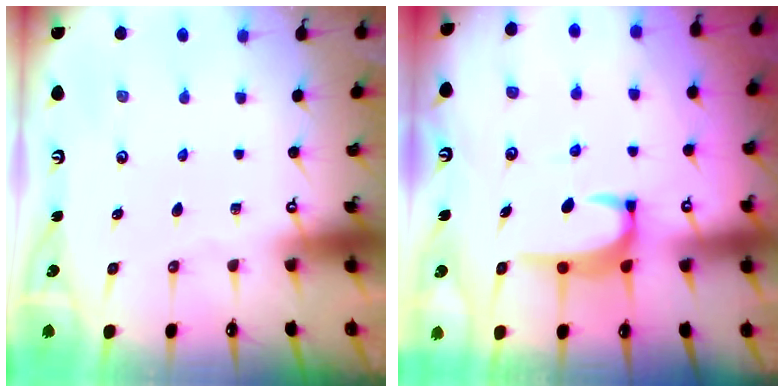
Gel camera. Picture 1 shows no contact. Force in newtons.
{"total": 3.6, "press": 3.6, "slide": 0.5}